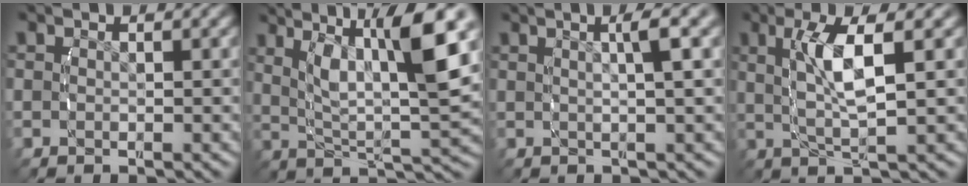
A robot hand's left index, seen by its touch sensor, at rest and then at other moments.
{"total": 10.9, "force": [3.6, 4.2, 9.4], "torque": [-0.139, 0.005, 0.060]}
{"total": 4.4, "force": [2.3, 0.7, 3.7], "torque": [-0.044, 0.020, 0.029]}
{"total": 5.0, "force": [1.3, 0.6, 4.7], "torque": [-0.098, 0.003, 0.028]}